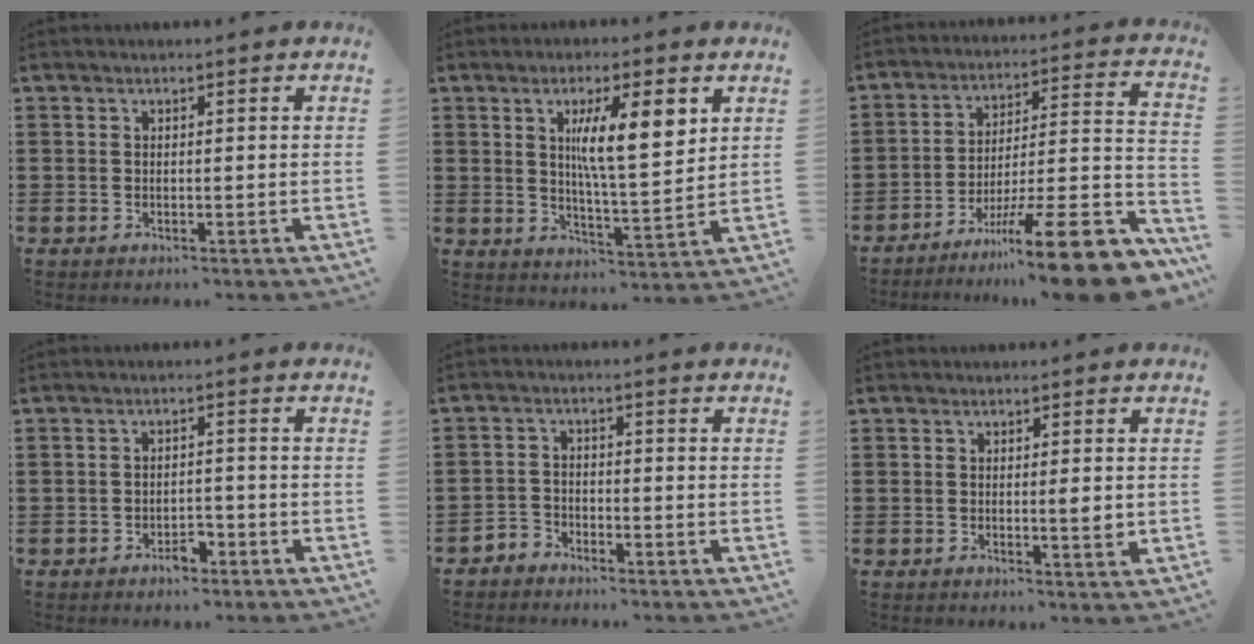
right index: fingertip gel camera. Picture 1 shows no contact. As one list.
[{"total": 9.3, "force": [3.4, 2.3, 8.4], "torque": [-0.145, -0.004, 0.051]}, {"total": 15.2, "force": [-10.5, 1.6, 10.8], "torque": [-0.131, 0.029, -0.181]}, {"total": 2.6, "force": [-2.1, 1.1, 1.1], "torque": [-0.023, 0.002, -0.041]}, {"total": 2.5, "force": [-2.3, 0.9, 0.0], "torque": [-0.007, 0.003, -0.050]}, {"total": 2.3, "force": [0.0, 0.3, 2.3], "torque": [-0.042, -0.004, -0.001]}]